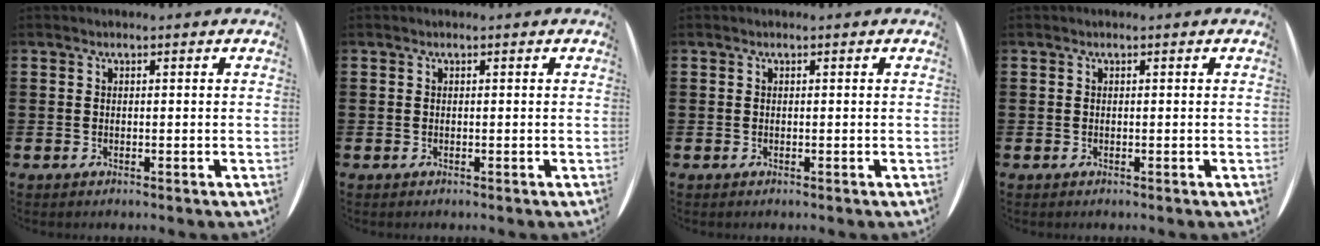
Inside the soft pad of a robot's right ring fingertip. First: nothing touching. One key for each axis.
{"total": 0.0}
{"total": 0.0}
{"total": 0.0}